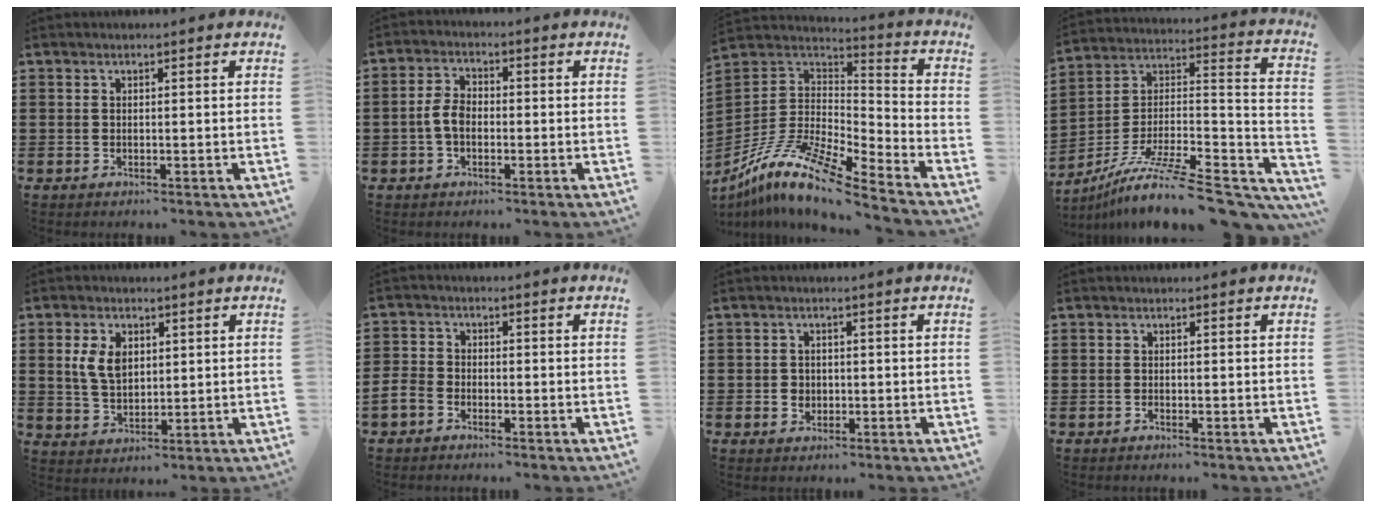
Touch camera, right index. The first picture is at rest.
{"total": 4.2, "force": [-1.0, 2.5, 3.3], "torque": [-0.081, 0.000, -0.025]}
{"total": 12.3, "force": [-9.3, 2.1, 7.8], "torque": [-0.176, 0.004, -0.188]}
{"total": 12.9, "force": [-9.5, 2.2, 8.3], "torque": [-0.130, 0.015, -0.164]}
{"total": 5.6, "force": [1.5, 3.6, 4.1], "torque": [-0.098, 0.010, 0.024]}
{"total": 2.8, "force": [-2.1, 1.6, 0.8], "torque": [-0.041, -0.003, -0.051]}
{"total": 1.8, "force": [-0.3, 1.7, 0.5], "torque": [-0.015, 0.006, -0.009]}
{"total": 0.5, "force": [-0.5, 0.1, 0.2], "torque": [-0.006, -0.002, -0.010]}